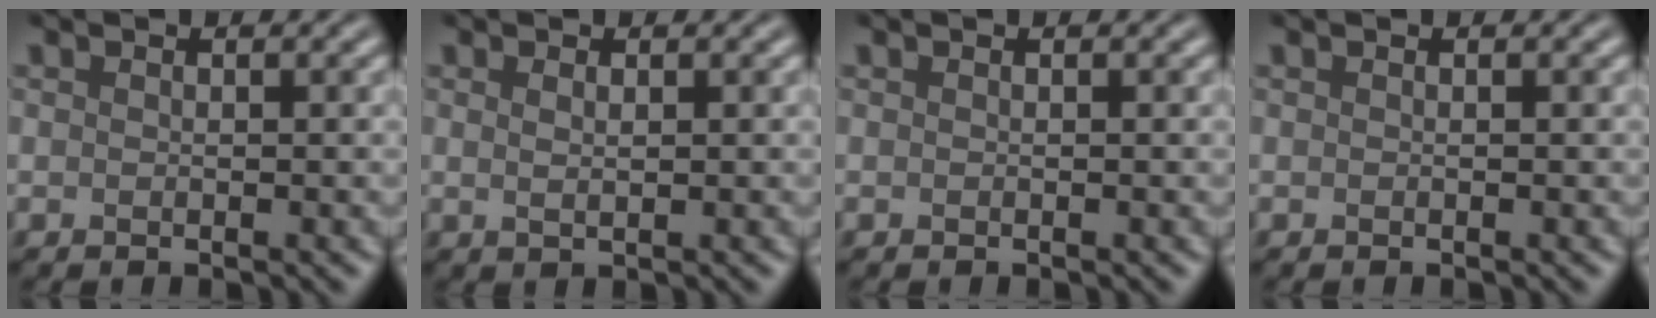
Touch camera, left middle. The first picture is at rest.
{"total": 0.9, "force": [0.4, 0.3, 0.7], "torque": [-0.014, -0.002, 0.008]}
{"total": 0.0}
{"total": 0.0}